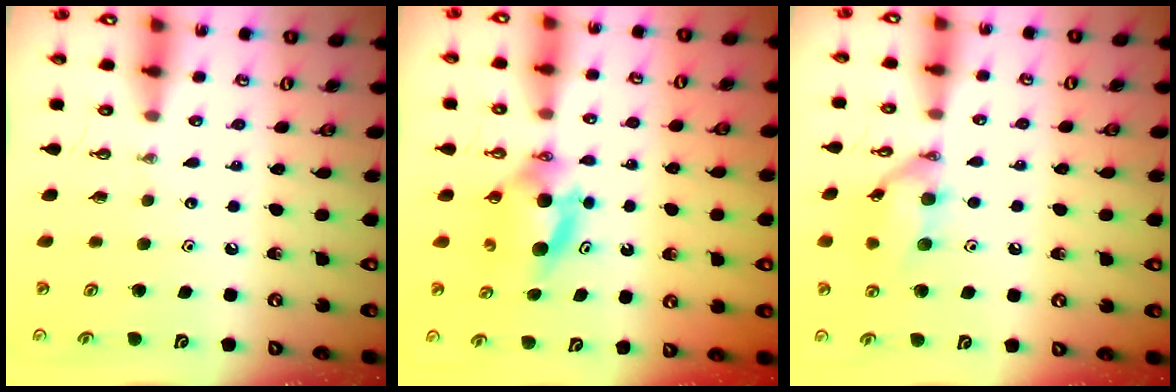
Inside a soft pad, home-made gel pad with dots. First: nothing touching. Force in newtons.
{"total": 6.4, "press": 6.0, "slide": 2.1}
{"total": 13.3, "press": 13.2, "slide": 0.8}